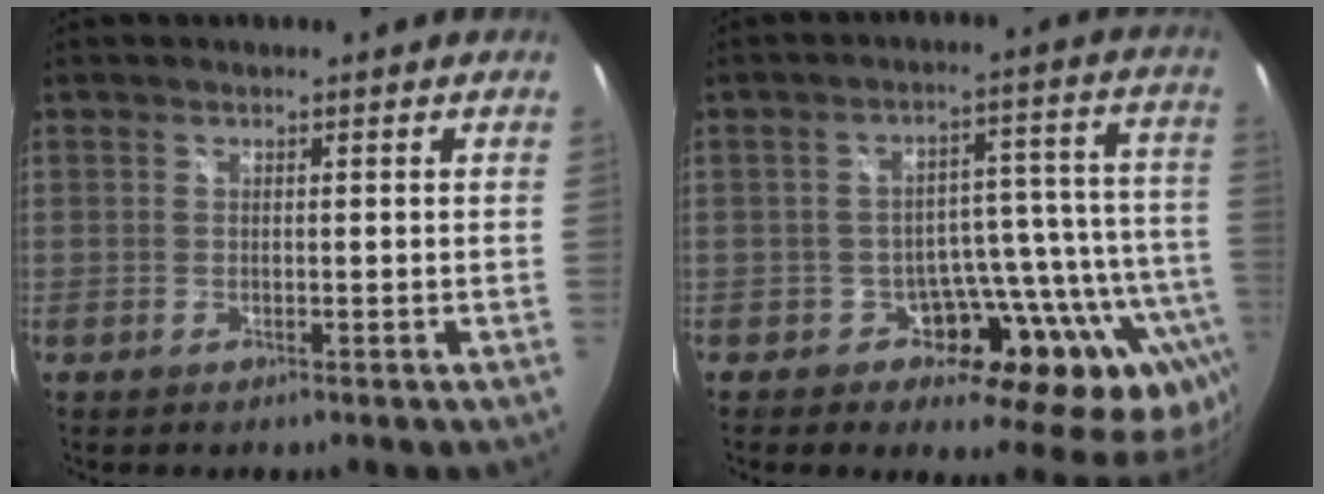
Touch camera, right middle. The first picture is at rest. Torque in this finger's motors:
{"motor_torque": [1.74, -0.40, 0.14, 0.02]}